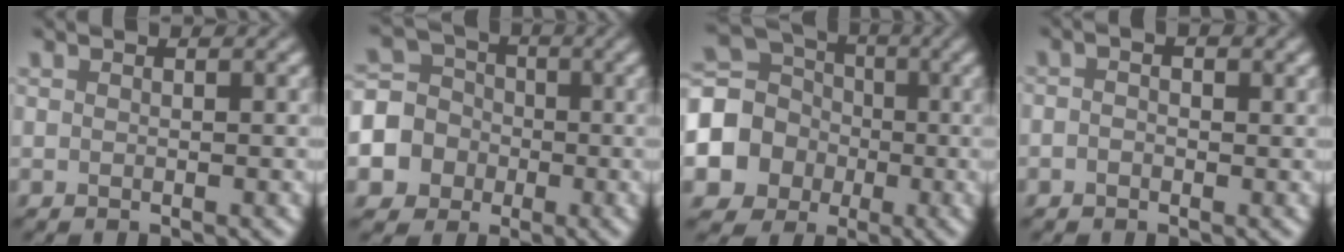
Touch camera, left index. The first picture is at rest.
{"total": 7.7, "force": [-2.6, 7.1, 1.6], "torque": [-0.044, -0.005, -0.069]}
{"total": 9.3, "force": [-1.7, 8.4, 3.5], "torque": [-0.088, -0.013, -0.056]}
{"total": 1.5, "force": [0.1, 0.9, 1.2], "torque": [-0.018, 0.000, -0.007]}